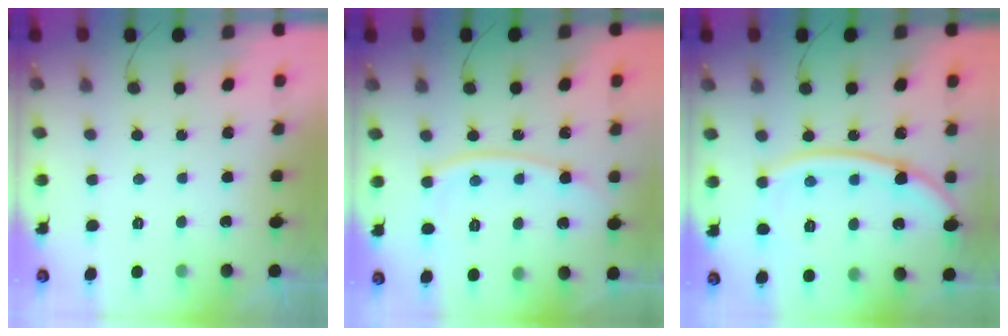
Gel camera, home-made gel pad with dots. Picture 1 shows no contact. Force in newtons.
{"total": 9.5, "press": 9.4, "slide": 1.0}
{"total": 14.8, "press": 14.7, "slide": 1.4}